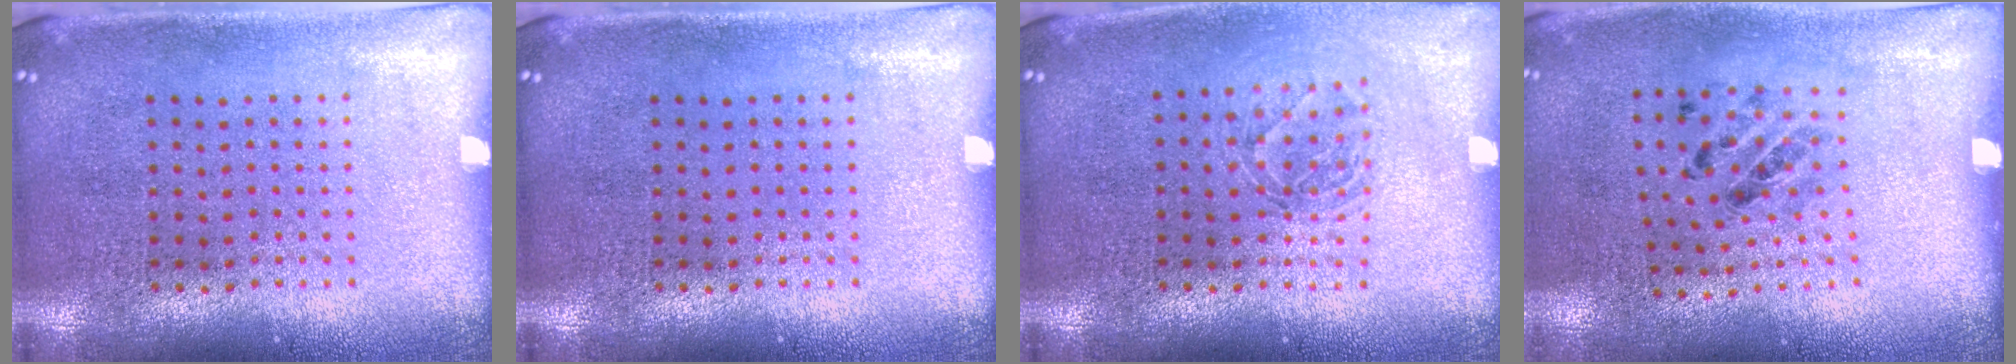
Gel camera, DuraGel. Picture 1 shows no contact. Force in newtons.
{"total": 0.0}
{"total": 1.4, "press": 1.2, "slide": 0.7}
{"total": 1.2, "press": 0.6, "slide": 1.1}